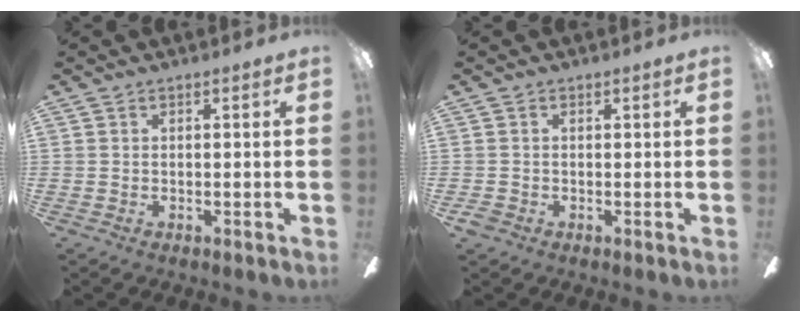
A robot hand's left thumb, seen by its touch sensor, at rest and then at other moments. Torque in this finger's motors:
{"motor_torque": [-0.48, 0.39, 0.04, -0.12, 0.00]}